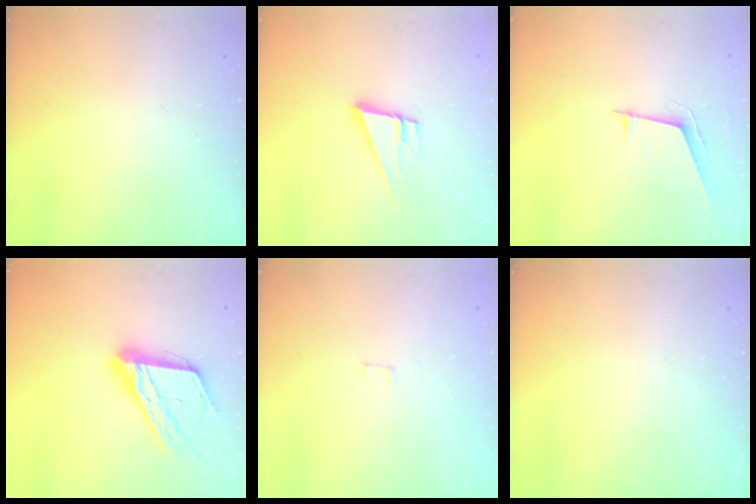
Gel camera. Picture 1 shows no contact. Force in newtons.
{"total": 10.6, "press": 10.1, "slide": 3.3}
{"total": 6.6, "press": 6.2, "slide": 2.4}
{"total": 17.9, "press": 17.8, "slide": 1.5}
{"total": 1.8, "press": 1.8, "slide": 0.1}
{"total": 0.0}